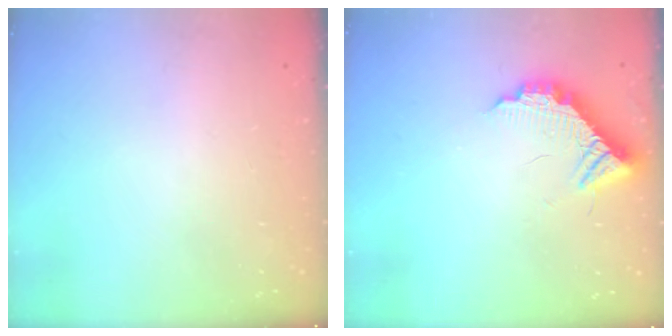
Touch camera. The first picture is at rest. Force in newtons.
{"total": 11.3, "press": 11.3, "slide": 0.5}